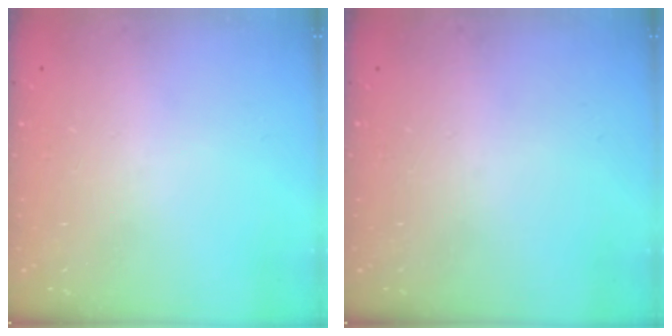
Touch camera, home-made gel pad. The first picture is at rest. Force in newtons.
{"total": 0.0}